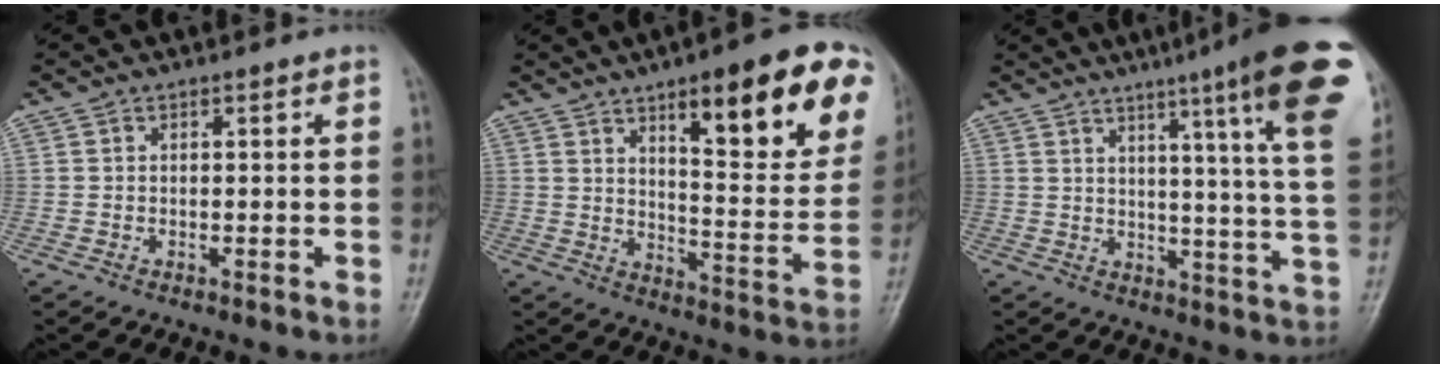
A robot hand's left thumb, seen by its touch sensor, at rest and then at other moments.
{"total": 22.6, "force": [11.4, 6.3, 18.5], "torque": [-0.208, -0.041, 0.161]}
{"total": 21.7, "force": [12.2, 1.2, 18.0], "torque": [-0.215, -0.051, 0.140]}